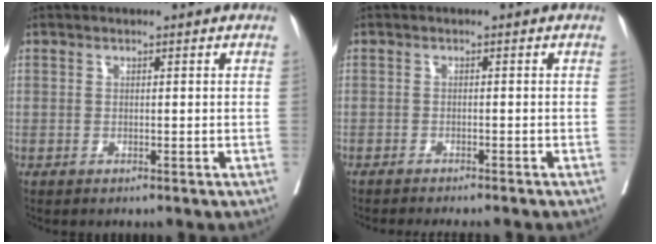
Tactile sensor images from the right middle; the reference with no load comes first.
{"total": 7.0, "force": [-6.3, 0.7, 2.9], "torque": [-0.027, -0.010, -0.081]}